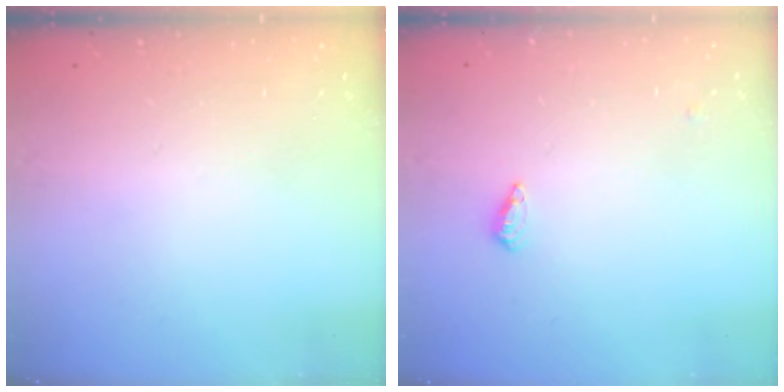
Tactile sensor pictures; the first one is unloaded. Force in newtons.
{"total": 3.2, "press": 3.1, "slide": 0.3}